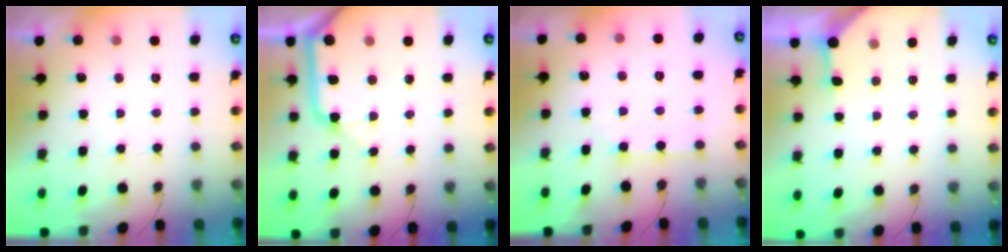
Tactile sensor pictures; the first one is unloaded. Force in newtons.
{"total": 12.9, "press": 12.8, "slide": 1.9}
{"total": 2.5, "press": 2.5, "slide": 0.3}
{"total": 2.7, "press": 2.7, "slide": 0.4}